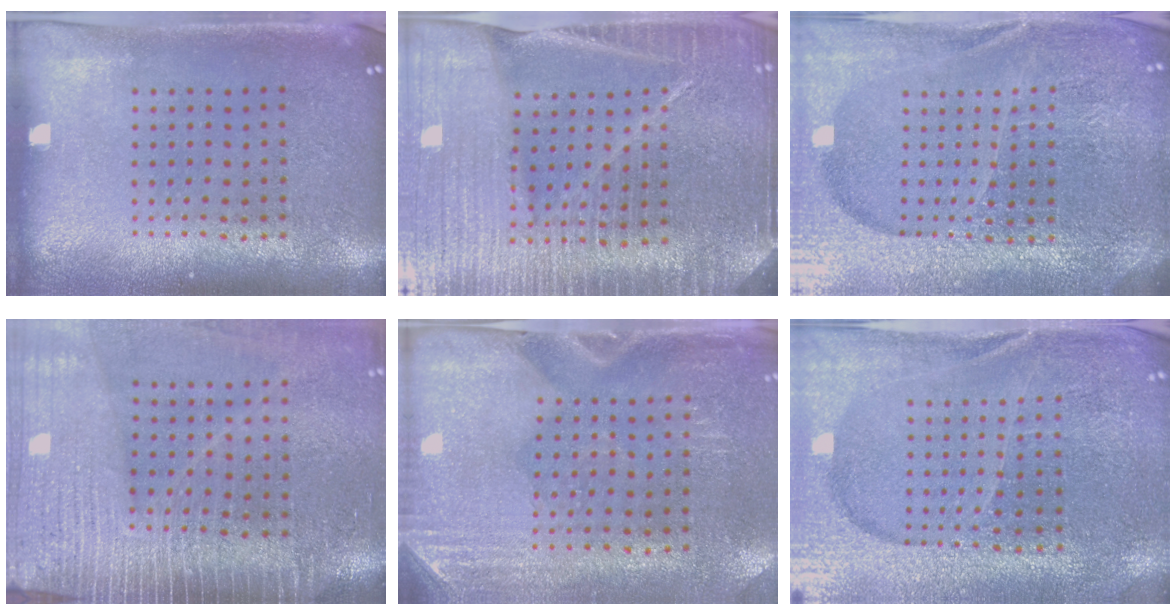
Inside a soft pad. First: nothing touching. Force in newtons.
{"total": 5.1, "press": 4.6, "slide": 2.3}
{"total": 5.7, "press": 5.1, "slide": 2.6}
{"total": 4.0, "press": 3.4, "slide": 2.1}
{"total": 3.0, "press": 2.6, "slide": 1.4}
{"total": 3.1, "press": 3.0, "slide": 0.5}